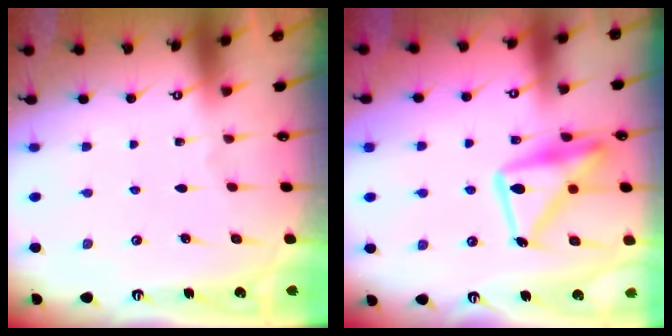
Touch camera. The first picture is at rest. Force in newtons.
{"total": 17.4, "press": 17.3, "slide": 1.7}